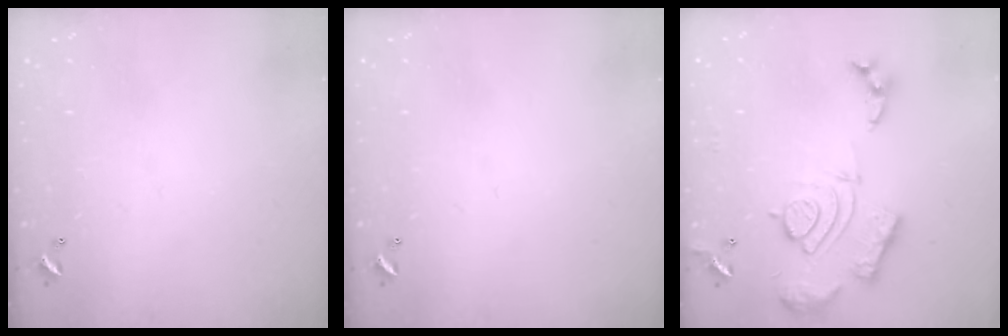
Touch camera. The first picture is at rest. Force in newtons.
{"total": 0.0}
{"total": 17.4, "press": 17.3, "slide": 1.7}